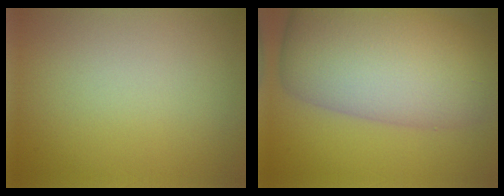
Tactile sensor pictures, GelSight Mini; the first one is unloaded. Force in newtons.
{"total": 12.7, "press": 12.6, "slide": 0.7}